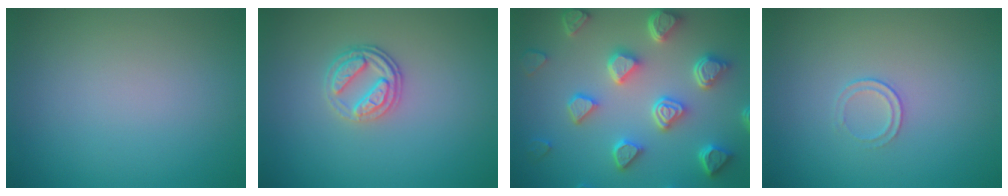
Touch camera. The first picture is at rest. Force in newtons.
{"total": 2.8, "press": 2.4, "slide": 1.3}
{"total": 7.1, "press": 5.5, "slide": 4.4}
{"total": 1.0, "press": 0.5, "slide": 0.9}